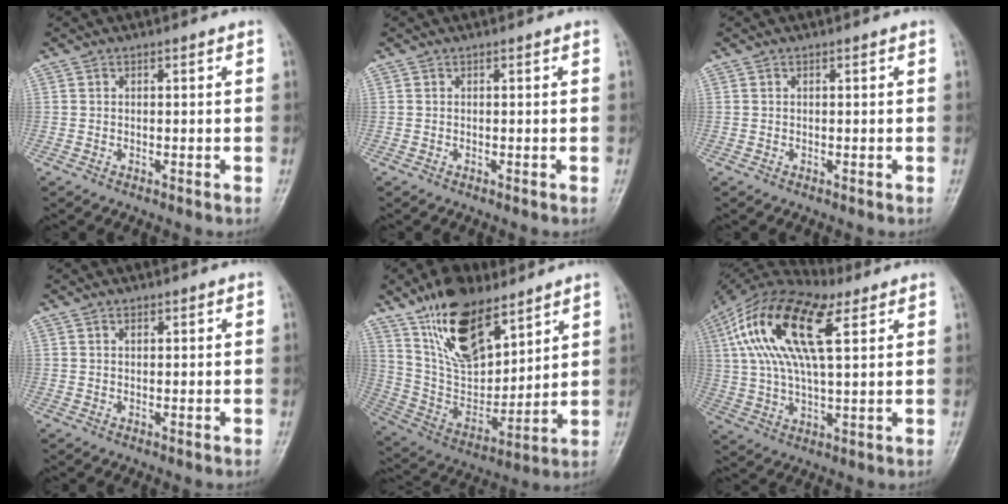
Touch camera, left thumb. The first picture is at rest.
{"total": 0.0}
{"total": 0.0}
{"total": 1.2, "force": [0.7, 0.7, 0.7], "torque": [-0.007, -0.002, 0.010]}
{"total": 19.1, "force": [11.8, 9.1, 12.0], "torque": [-0.170, -0.055, 0.231]}
{"total": 20.7, "force": [7.7, 8.3, 17.4], "torque": [-0.339, 0.017, 0.134]}